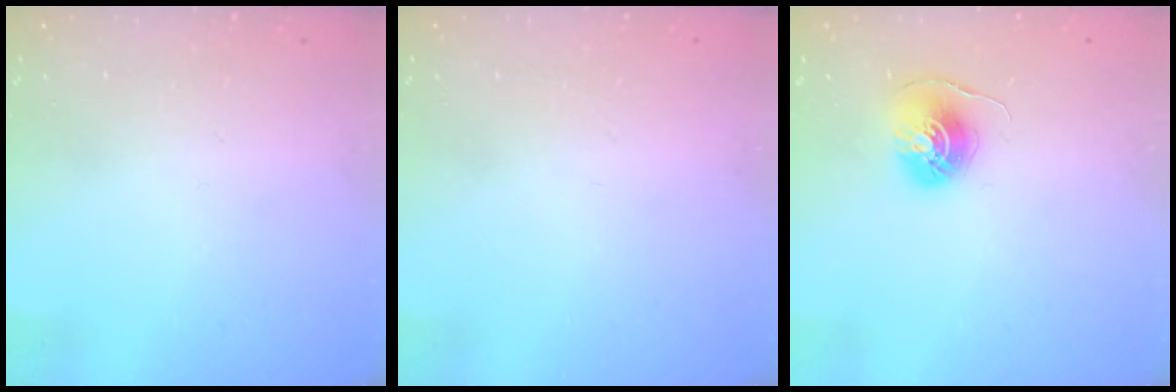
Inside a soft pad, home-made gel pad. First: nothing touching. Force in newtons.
{"total": 0.9, "press": 0.9, "slide": 0.1}
{"total": 7.1, "press": 7.1, "slide": 0.4}